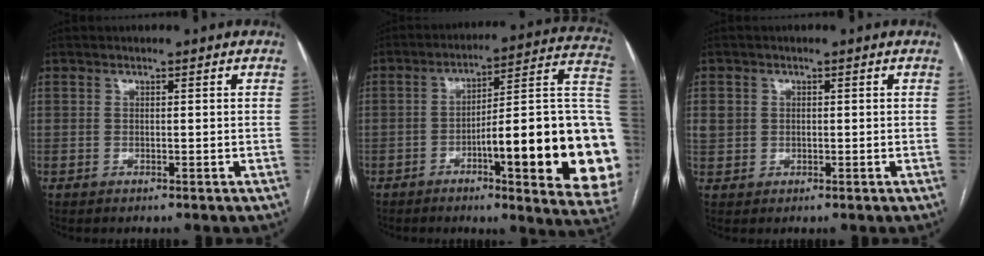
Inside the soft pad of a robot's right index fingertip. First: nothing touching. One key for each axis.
{"total": 27.1, "fx": -5.6, "fy": 3.4, "fz": 26.3, "tx": -0.247, "ty": 0.015, "tz": -0.075}
{"total": 2.7, "fx": 0.5, "fy": 2.5, "fz": 0.9, "tx": -0.019, "ty": 0.010, "tz": 0.016}